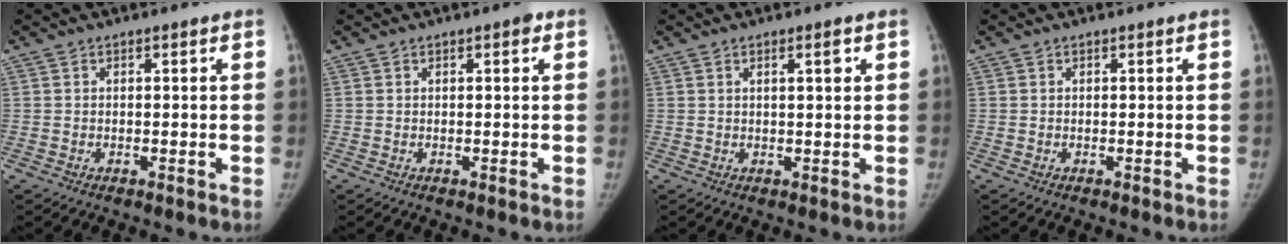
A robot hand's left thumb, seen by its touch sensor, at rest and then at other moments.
{"total": 1.1, "force": [0.5, 0.4, 0.9], "torque": [-0.011, 0.002, 0.003]}
{"total": 2.2, "force": [0.9, 0.4, 2.0], "torque": [-0.027, -0.002, 0.015]}
{"total": 0.0}